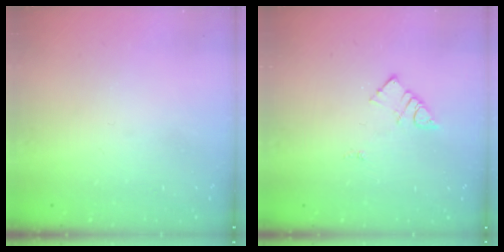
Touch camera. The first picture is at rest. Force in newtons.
{"total": 4.8, "press": 4.8, "slide": 0.5}